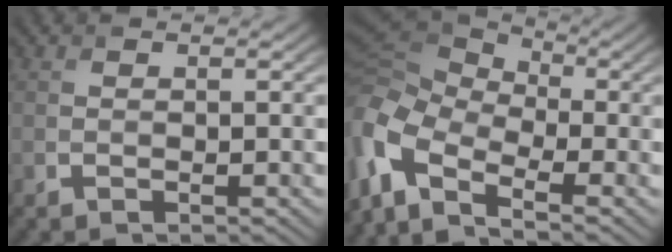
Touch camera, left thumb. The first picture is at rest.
{"total": 10.9, "force": [-5.4, 5.3, 7.8], "torque": [-0.213, -0.019, -0.115]}